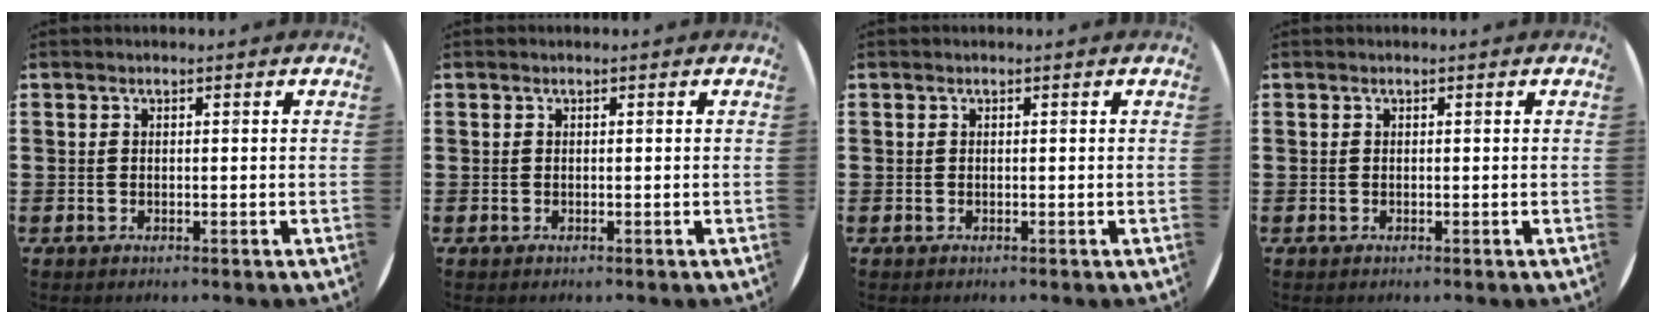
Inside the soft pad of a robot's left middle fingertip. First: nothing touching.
{"total": 0.0}
{"total": 0.0}
{"total": 0.0}